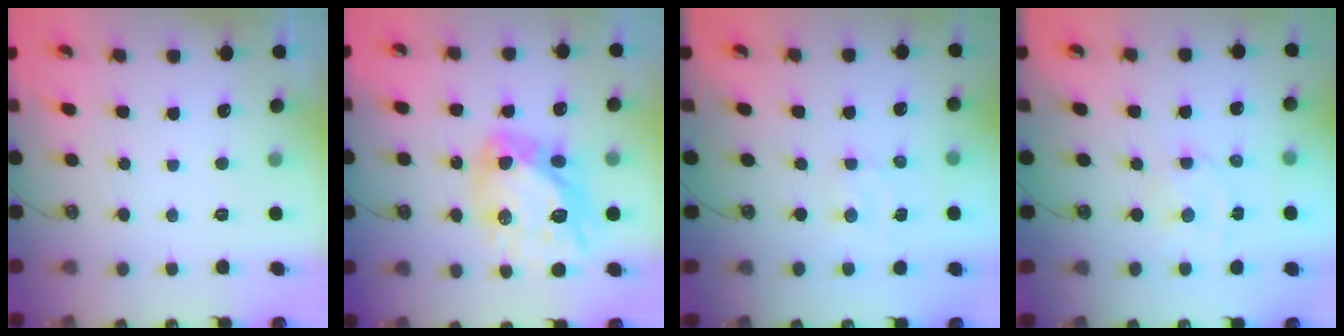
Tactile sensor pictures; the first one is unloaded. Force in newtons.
{"total": 18.0, "press": 17.9, "slide": 1.8}
{"total": 2.6, "press": 2.6, "slide": 0.3}
{"total": 3.0, "press": 3.0, "slide": 0.3}